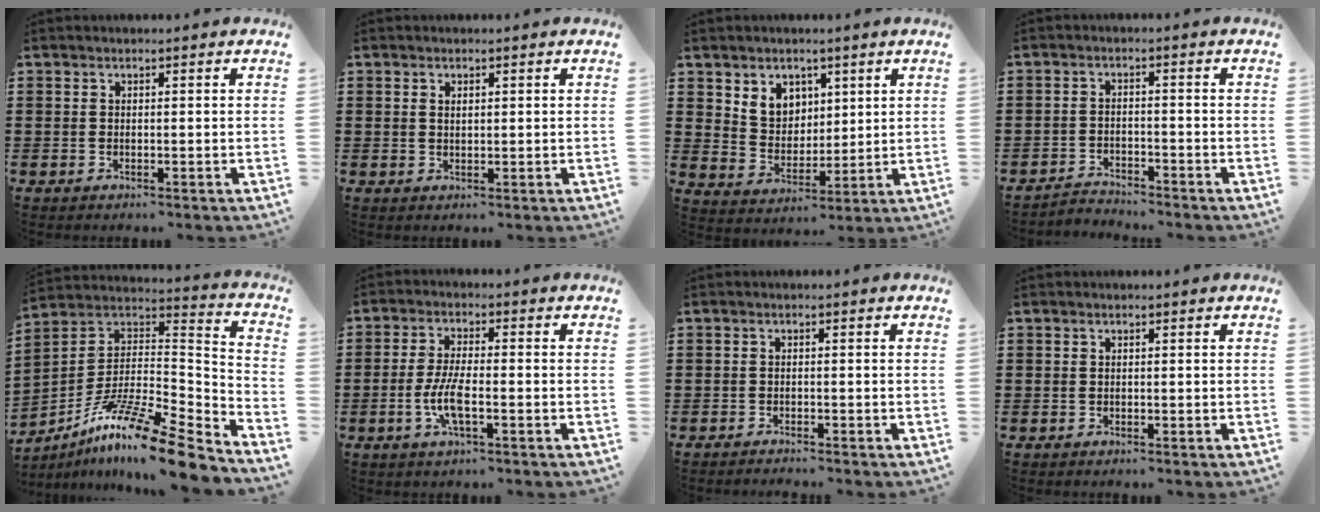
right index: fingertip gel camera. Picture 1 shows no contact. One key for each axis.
{"total": 0.9, "fx": 0.3, "fy": 0.5, "fz": 0.7, "tx": -0.015, "ty": 0.004, "tz": 0.005}
{"total": 5.6, "fx": 3.1, "fy": 4.6, "fz": 1.1, "tx": -0.039, "ty": 0.005, "tz": 0.057}
{"total": 2.7, "fx": -2.7, "fy": 0.1, "fz": -0.2, "tx": -0.005, "ty": 0.000, "tz": -0.060}
{"total": 14.2, "fx": -10.3, "fy": 1.7, "fz": 9.7, "tx": -0.169, "ty": 0.019, "tz": -0.190}
{"total": 5.5, "fx": -1.5, "fy": 1.4, "fz": 5.1, "tx": -0.112, "ty": -0.007, "tz": -0.033}
{"total": 1.0, "fx": -1.0, "fy": -0.2, "fz": -0.1, "tx": 0.000, "ty": 0.000, "tz": -0.021}
{"total": 0.0}